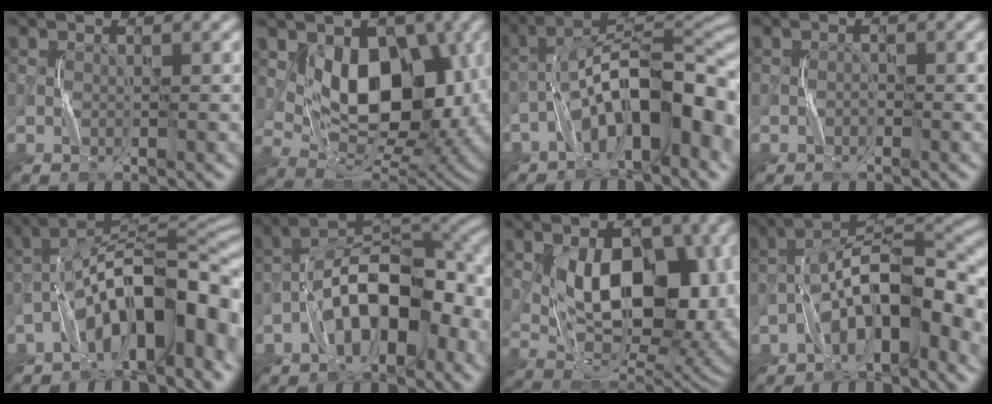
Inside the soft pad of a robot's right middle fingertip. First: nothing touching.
{"total": 10.2, "force": [1.8, 6.5, 7.6], "torque": [-0.121, -0.024, 0.035]}
{"total": 11.6, "force": [-4.3, 4.2, 9.9], "torque": [-0.157, 0.026, -0.074]}
{"total": 0.5, "force": [-0.3, 0.3, 0.3], "torque": [-0.002, 0.002, -0.007]}
{"total": 11.8, "force": [-5.0, 4.3, 9.9], "torque": [-0.149, 0.022, -0.090]}
{"total": 10.5, "force": [-4.0, 4.9, 8.4], "torque": [-0.126, 0.023, -0.077]}
{"total": 11.2, "force": [1.5, 6.4, 9.1], "torque": [-0.136, -0.015, 0.035]}
{"total": 9.7, "force": [-3.7, 3.6, 8.2], "torque": [-0.126, 0.028, -0.069]}